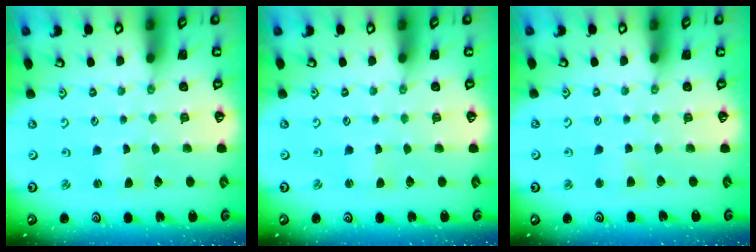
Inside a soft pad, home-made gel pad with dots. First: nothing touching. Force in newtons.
{"total": 0.0}
{"total": 2.4, "press": 2.4, "slide": 0.5}